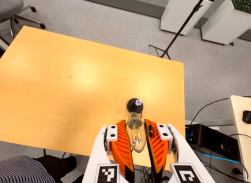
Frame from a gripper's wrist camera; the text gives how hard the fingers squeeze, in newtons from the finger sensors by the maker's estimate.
{"total": 21.2, "left": 24.9, "right": 17.4}